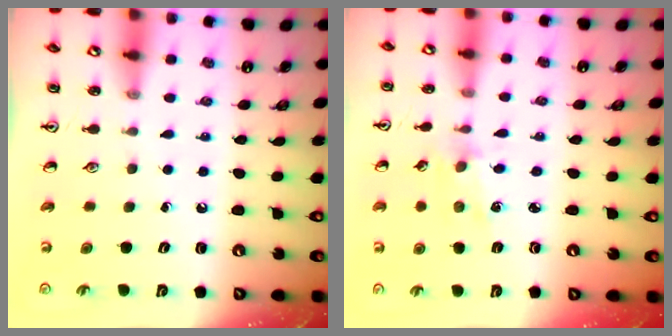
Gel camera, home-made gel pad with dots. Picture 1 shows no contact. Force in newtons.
{"total": 1.6, "press": 1.5, "slide": 0.3}